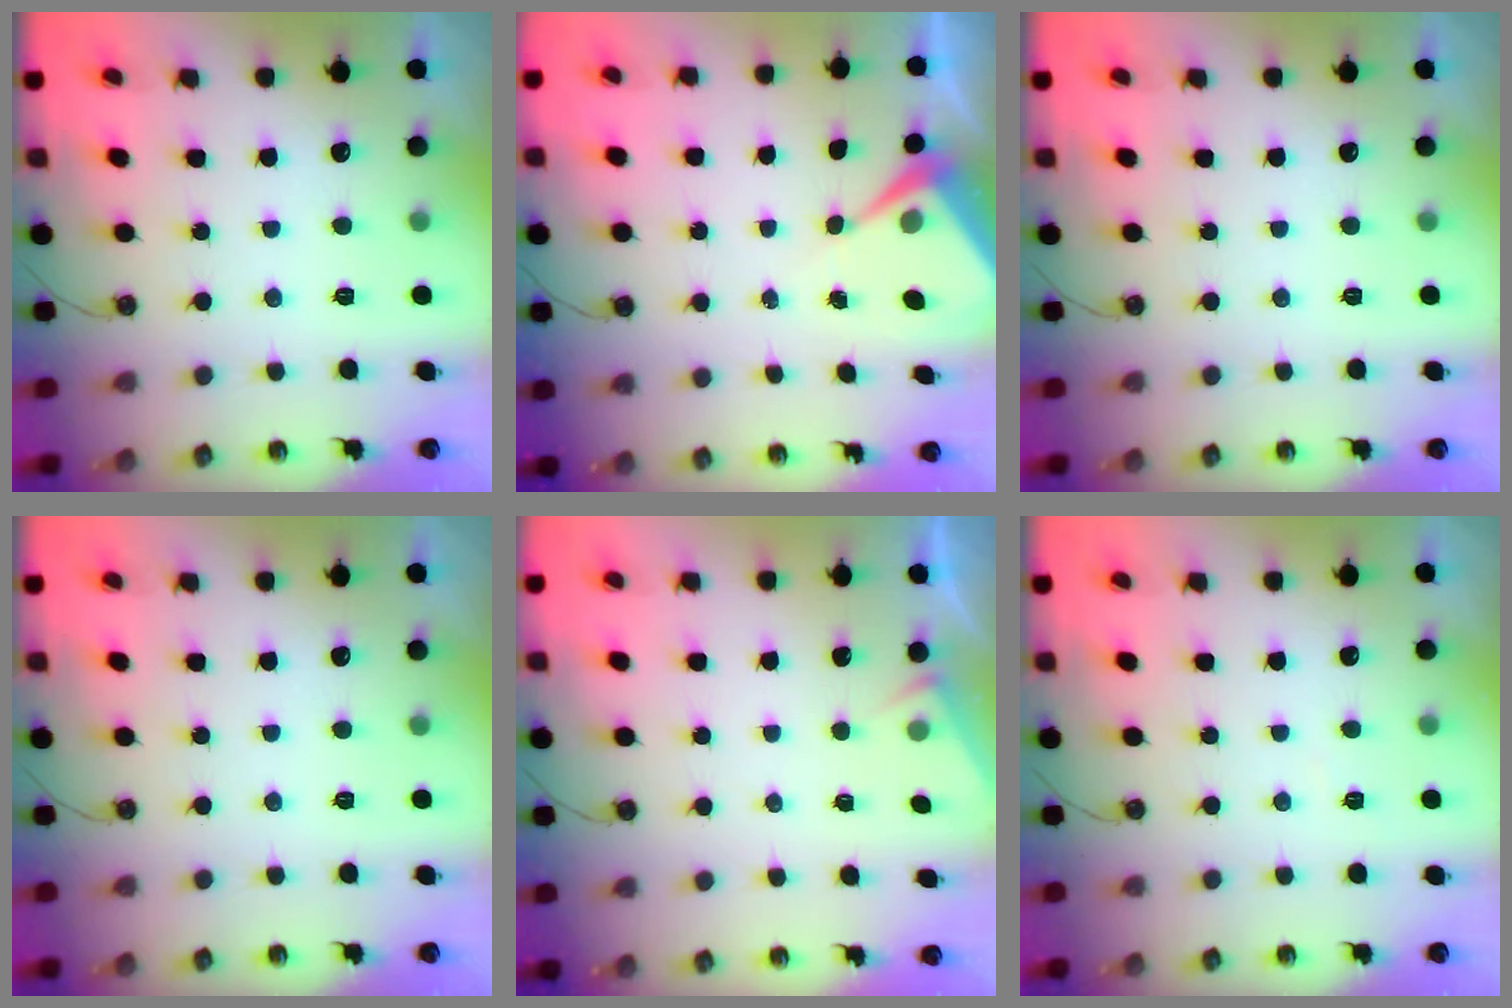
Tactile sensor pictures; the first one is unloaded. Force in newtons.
{"total": 5.1, "press": 5.1, "slide": 0.6}
{"total": 0.0}
{"total": 0.0}
{"total": 2.6, "press": 2.6, "slide": 0.4}
{"total": 3.4, "press": 3.4, "slide": 0.5}